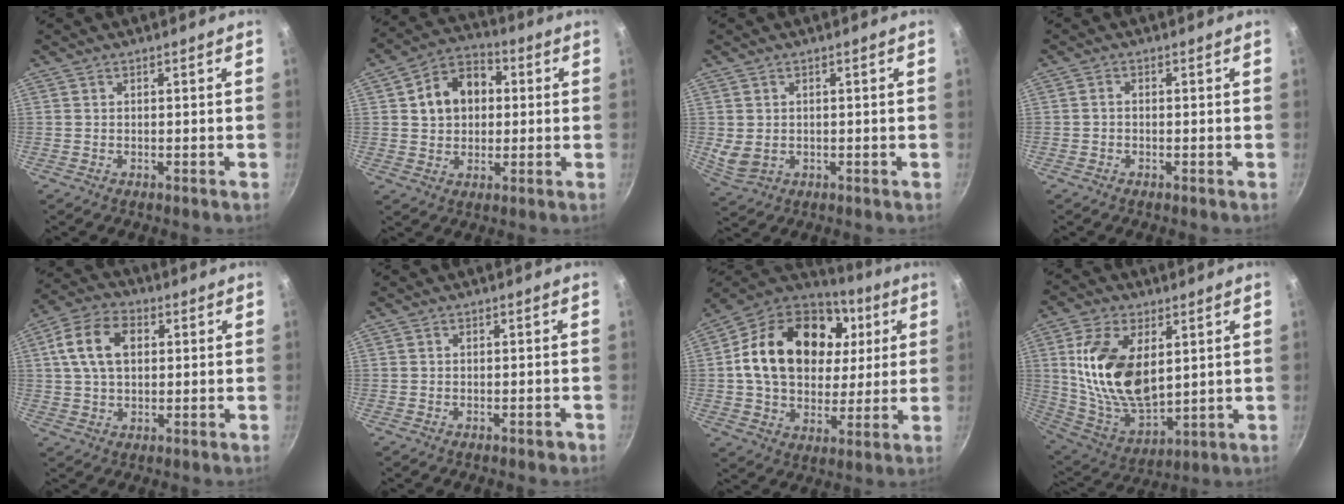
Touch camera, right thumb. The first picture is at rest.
{"total": 11.6, "force": [2.1, 9.0, 7.1], "torque": [-0.088, 0.019, 0.024]}
{"total": 3.9, "force": [0.4, 3.1, 2.4], "torque": [-0.046, -0.006, 0.020]}
{"total": 0.9, "force": [-0.2, 0.7, 0.6], "torque": [-0.011, 0.005, -0.004]}
{"total": 11.2, "force": [2.6, 7.3, 8.1], "torque": [-0.138, 0.013, 0.036]}
{"total": 1.1, "force": [-0.5, 0.7, 0.7], "torque": [-0.002, 0.012, -0.002]}
{"total": 26.4, "force": [6.0, 19.0, 17.3], "torque": [-0.285, 0.014, 0.099]}
{"total": 18.8, "force": [4.1, 10.7, 14.9], "torque": [-0.265, -0.028, 0.094]}